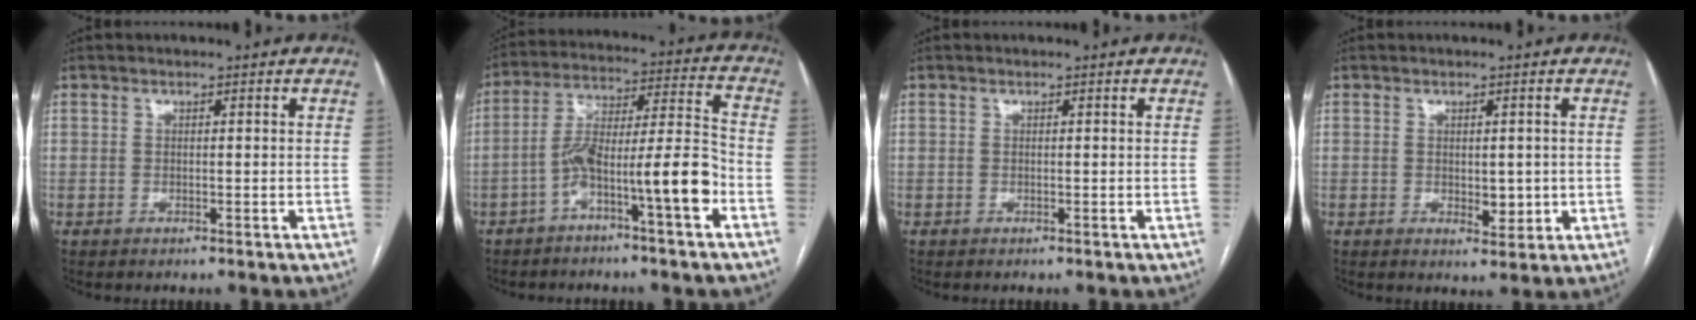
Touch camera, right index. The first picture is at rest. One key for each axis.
{"total": 12.4, "fx": -5.6, "fy": 0.7, "fz": 11.0, "tx": -0.191, "ty": 0.034, "tz": -0.093}
{"total": 0.0}
{"total": 3.4, "fx": -0.3, "fy": 1.9, "fz": 2.8, "tx": -0.034, "ty": -0.005, "tz": 0.004}